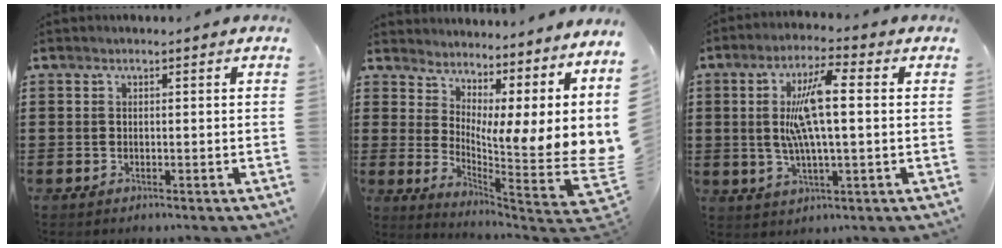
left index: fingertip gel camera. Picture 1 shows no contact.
{"total": 5.0, "force": [1.6, 2.2, 4.2], "torque": [-0.076, -0.065, 0.022]}
{"total": 9.0, "force": [1.5, 2.0, 8.7], "torque": [-0.187, -0.001, 0.016]}